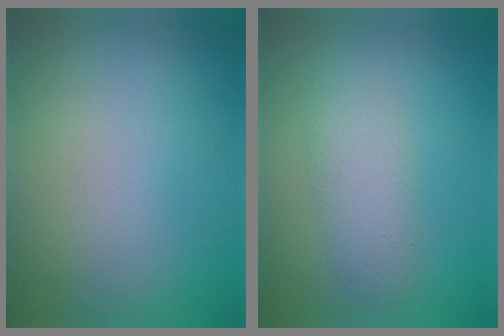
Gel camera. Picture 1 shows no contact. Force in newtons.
{"total": 2.0, "press": 1.9, "slide": 0.2}